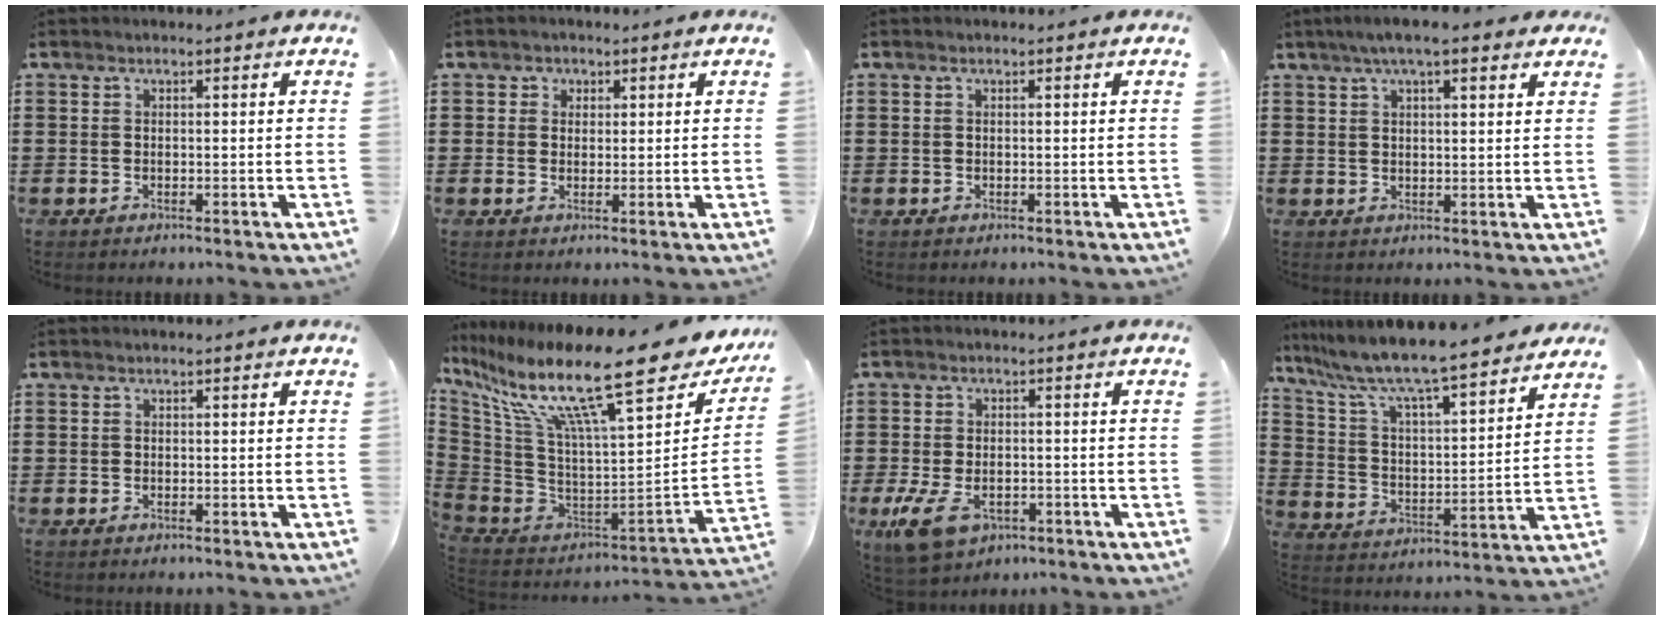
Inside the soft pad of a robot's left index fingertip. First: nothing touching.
{"total": 1.5, "force": [0.7, 1.4, 0.1], "torque": [0.000, 0.004, 0.010]}
{"total": 0.0}
{"total": 5.3, "force": [3.6, 0.8, 3.7], "torque": [-0.079, 0.005, 0.063]}
{"total": 0.0}
{"total": 18.8, "force": [11.8, 2.8, 14.4], "torque": [-0.273, -0.082, 0.181]}
{"total": 5.9, "force": [-2.7, 3.5, 3.9], "torque": [-0.092, 0.000, -0.051]}
{"total": 8.1, "force": [7.2, 0.3, 3.7], "torque": [-0.107, -0.055, 0.118]}